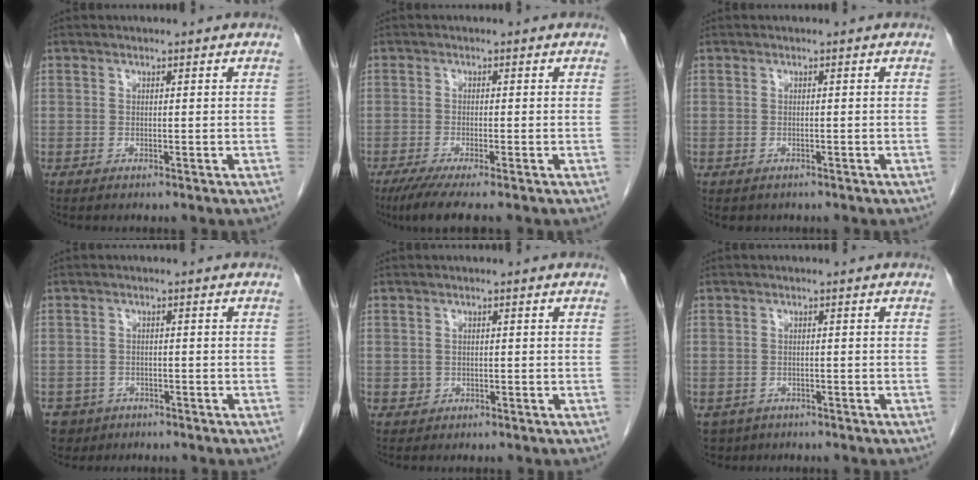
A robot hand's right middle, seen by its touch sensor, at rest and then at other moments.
{"total": 5.4, "force": [-4.1, -0.1, 3.5], "torque": [-0.058, -0.016, -0.069]}
{"total": 1.0, "force": [-0.8, 0.7, 0.1], "torque": [-0.011, 0.000, -0.008]}
{"total": 4.0, "force": [-2.5, 3.1, 0.0], "torque": [0.003, 0.006, -0.039]}
{"total": 1.0, "force": [-0.2, 1.0, 0.2], "torque": [-0.002, 0.003, 0.000]}
{"total": 3.8, "force": [-2.4, 2.9, 0.6], "torque": [-0.007, 0.002, -0.035]}